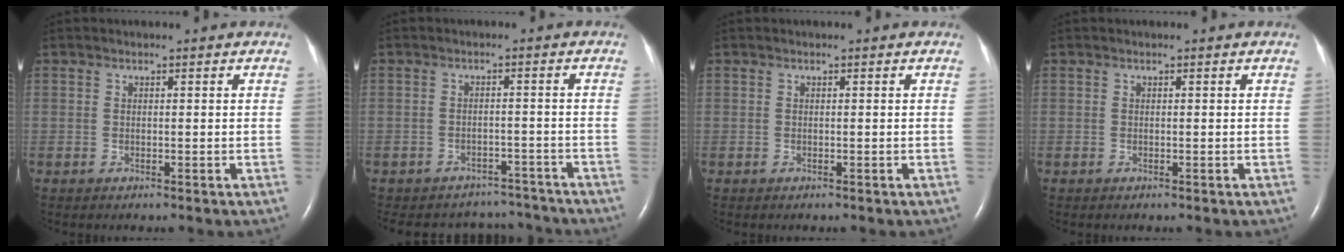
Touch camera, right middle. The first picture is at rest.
{"total": 10.5, "force": [-9.8, 3.7, 0.5], "torque": [-0.013, 0.020, -0.116]}
{"total": 0.0}
{"total": 0.0}